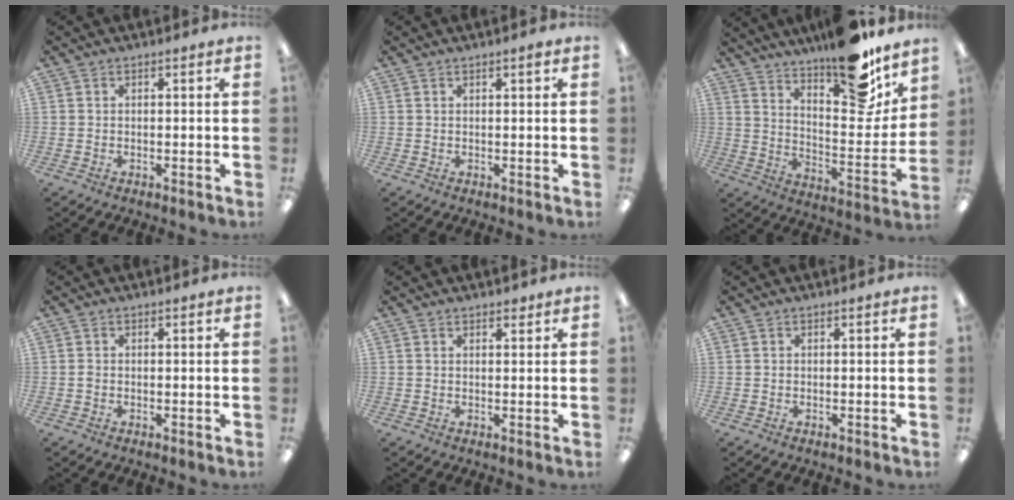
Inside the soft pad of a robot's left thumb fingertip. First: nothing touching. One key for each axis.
{"total": 1.2, "fx": 0.9, "fy": 0.2, "fz": 0.8, "tx": -0.018, "ty": 0.001, "tz": 0.015}
{"total": 17.6, "fx": 14.5, "fy": 4.9, "fz": 8.7, "tx": -0.119, "ty": -0.120, "tz": 0.243}
{"total": 0.7, "fx": -0.1, "fy": 0.5, "fz": 0.5, "tx": -0.010, "ty": 0.004, "tz": -0.003}
{"total": 1.8, "fx": 1.5, "fy": 0.7, "fz": 0.6, "tx": 0.004, "ty": -0.008, "tz": 0.025}
{"total": 0.0}